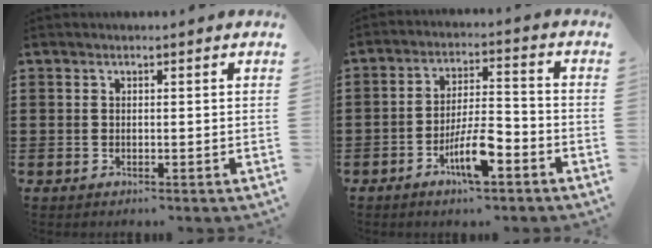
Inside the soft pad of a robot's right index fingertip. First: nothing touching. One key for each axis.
{"total": 8.0, "fx": -4.2, "fy": 2.3, "fz": 6.4, "tx": -0.129, "ty": 0.000, "tz": -0.077}